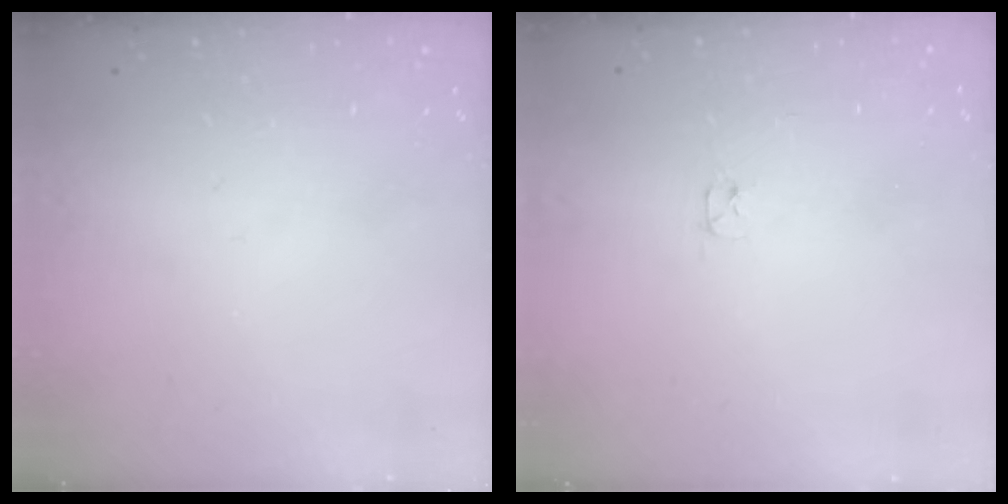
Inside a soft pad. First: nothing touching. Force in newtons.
{"total": 2.4, "press": 2.3, "slide": 0.4}